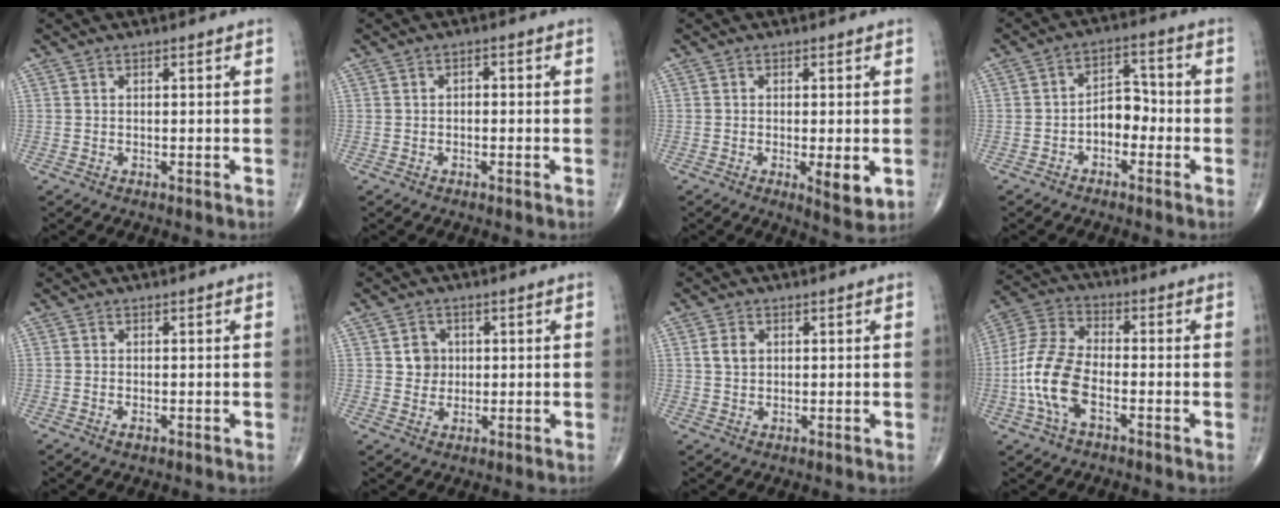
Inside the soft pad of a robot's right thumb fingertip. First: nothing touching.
{"total": 1.2, "force": [-0.2, 0.9, 0.9], "torque": [-0.005, 0.007, -0.008]}
{"total": 5.1, "force": [-1.1, 1.5, 4.8], "torque": [-0.071, -0.014, -0.018]}
{"total": 5.8, "force": [-2.0, 3.9, 3.9], "torque": [-0.034, 0.032, -0.045]}
{"total": 0.9, "force": [-0.4, 0.5, 0.7], "torque": [-0.012, 0.000, -0.006]}
{"total": 3.9, "force": [0.7, 3.6, 1.4], "torque": [0.000, 0.001, 0.009]}
{"total": 2.9, "force": [0.7, 2.1, 1.8], "torque": [-0.027, 0.000, 0.015]}
{"total": 12.0, "force": [-3.6, 6.3, 9.6], "torque": [-0.208, 0.029, -0.075]}